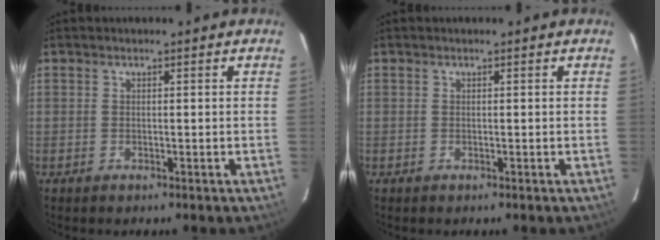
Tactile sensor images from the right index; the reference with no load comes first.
{"total": 0.0}